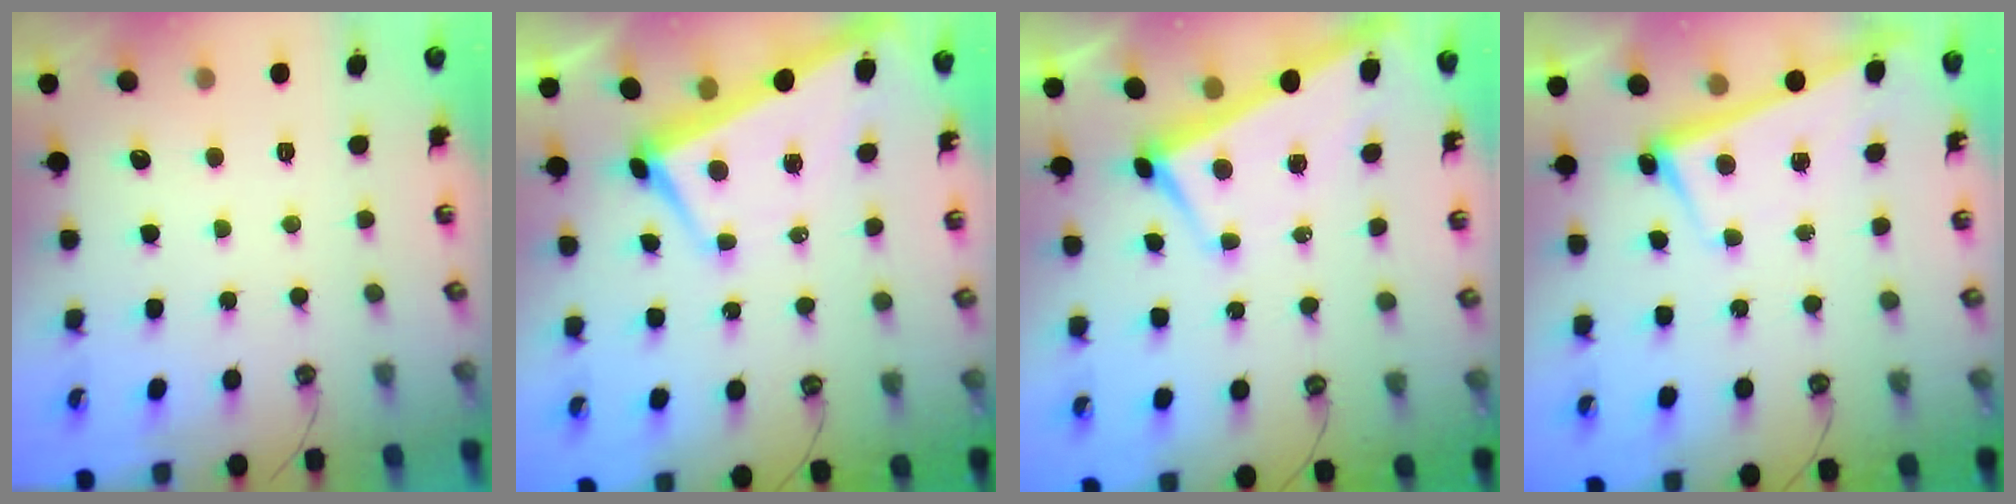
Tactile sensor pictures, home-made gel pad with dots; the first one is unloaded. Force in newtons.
{"total": 0.8, "press": 0.2, "slide": 0.8}
{"total": 2.9, "press": 2.8, "slide": 0.9}
{"total": 2.7, "press": 2.7, "slide": 0.5}